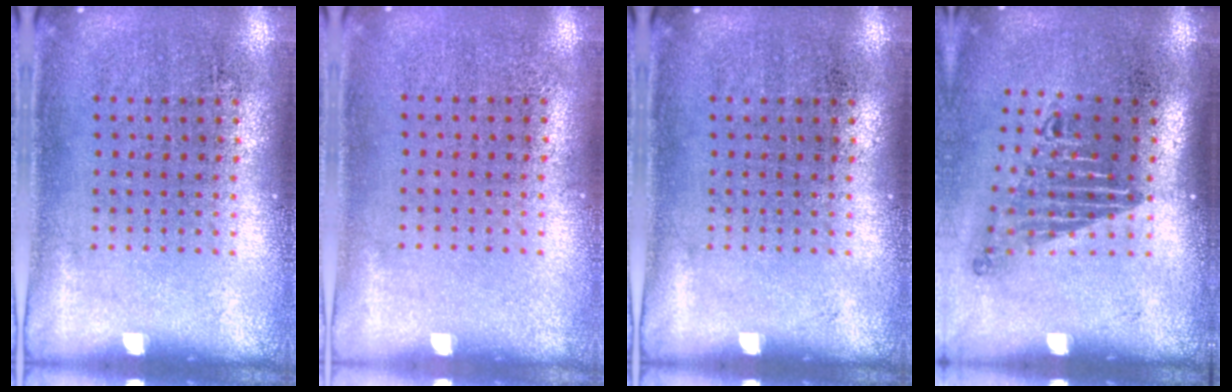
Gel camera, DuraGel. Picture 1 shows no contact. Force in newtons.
{"total": 0.0}
{"total": 0.0}
{"total": 1.7, "press": 1.2, "slide": 1.2}